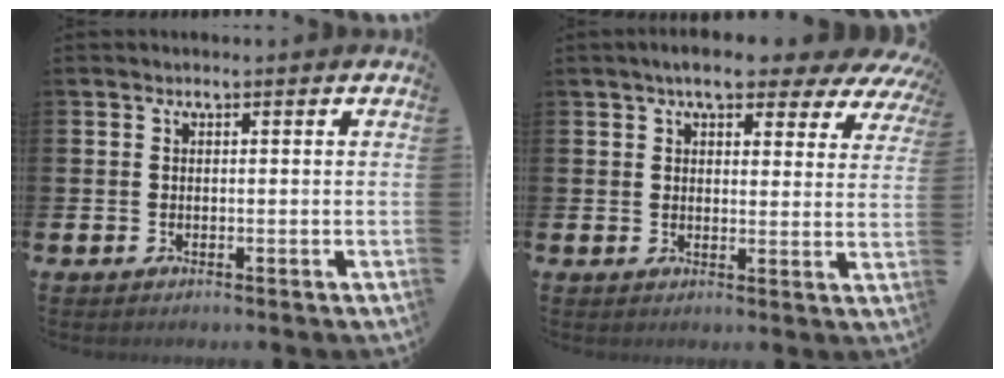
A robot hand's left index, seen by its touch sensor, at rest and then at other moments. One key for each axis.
{"total": 6.4, "fx": 5.2, "fy": 2.2, "fz": 3.0, "tx": -0.059, "ty": -0.020, "tz": 0.089}